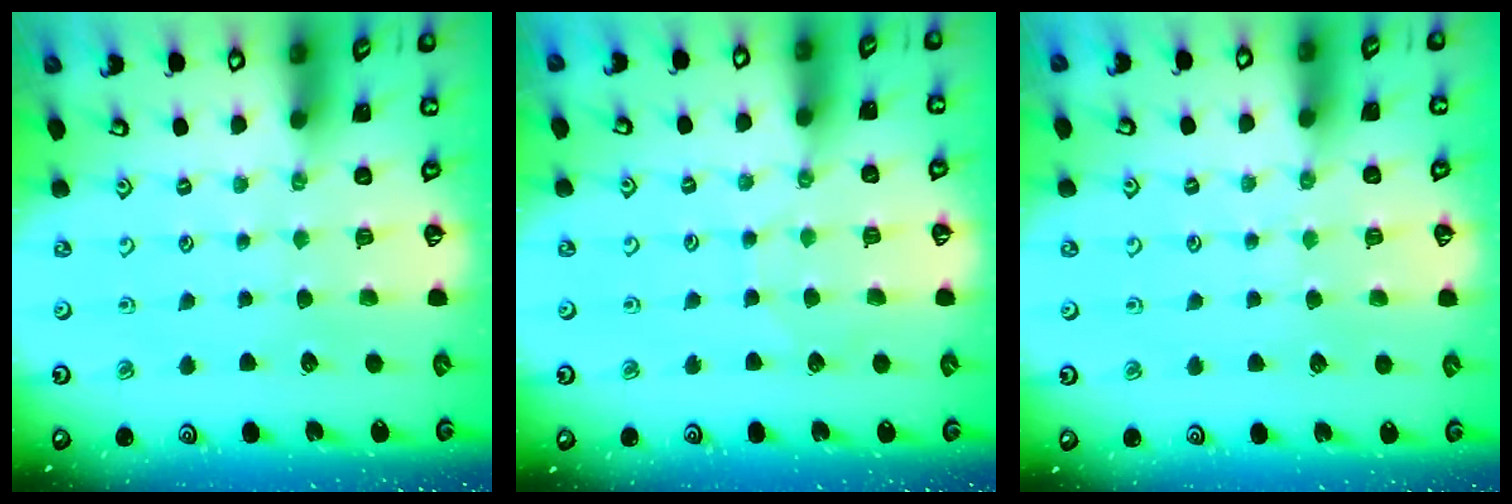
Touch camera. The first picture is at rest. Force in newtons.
{"total": 4.7, "press": 4.6, "slide": 0.5}
{"total": 4.3, "press": 4.3, "slide": 0.5}